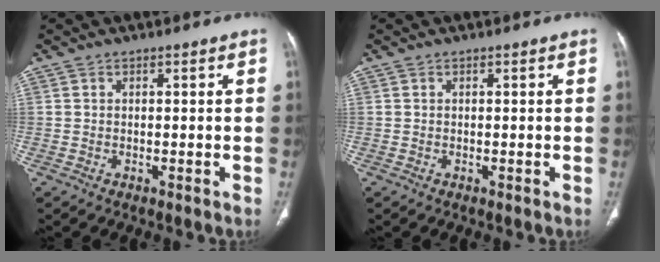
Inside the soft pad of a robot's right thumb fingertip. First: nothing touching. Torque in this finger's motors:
{"motor_torque": [-0.24, 0.08, -0.16, 0.07, 0.05]}